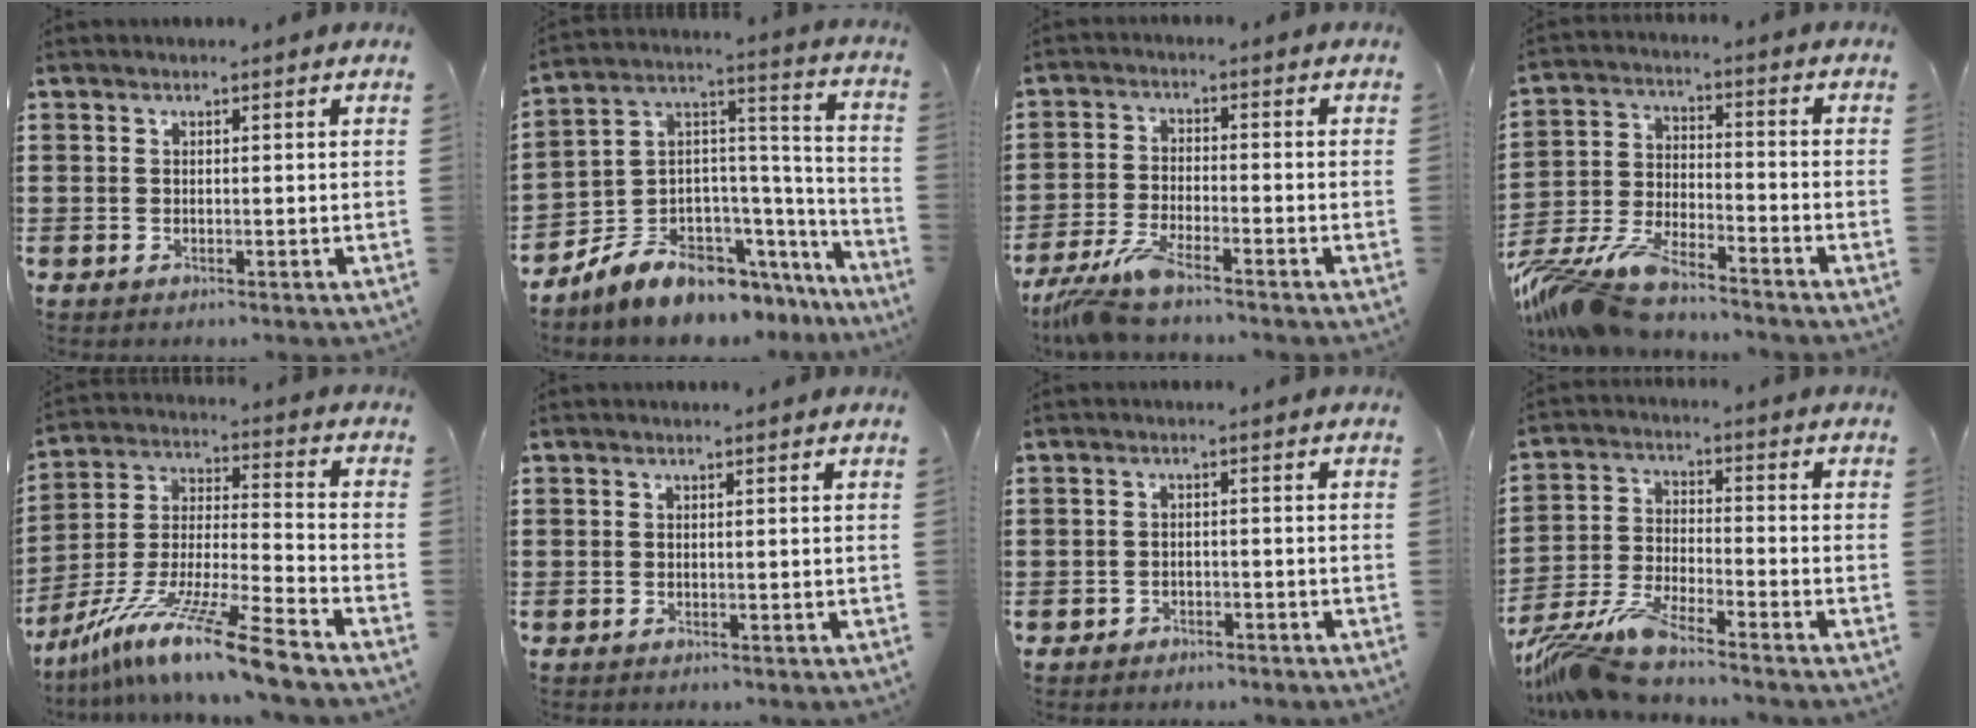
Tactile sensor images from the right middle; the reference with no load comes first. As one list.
[{"total": 7.5, "force": [-6.3, 3.6, 1.9], "torque": [-0.064, -0.007, -0.126]}, {"total": 5.9, "force": [-5.0, 0.4, 3.1], "torque": [-0.084, -0.017, -0.100]}, {"total": 9.5, "force": [-8.7, 1.5, 3.6], "torque": [-0.088, 0.002, -0.175]}, {"total": 13.6, "force": [-10.9, -0.5, 8.1], "torque": [-0.149, 0.010, -0.207]}, {"total": 0.0}, {"total": 1.5, "force": [-1.4, 0.6, 0.0], "torque": [-0.005, 0.002, -0.032]}, {"total": 8.3, "force": [-7.5, 0.6, 3.5], "torque": [-0.087, -0.009, -0.150]}]